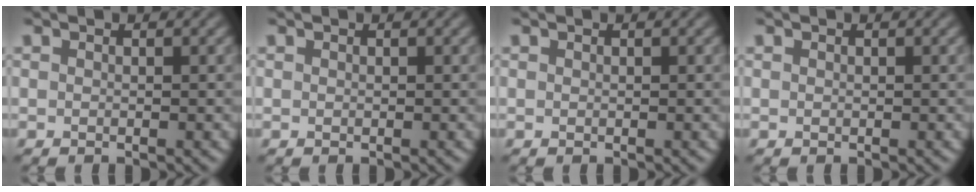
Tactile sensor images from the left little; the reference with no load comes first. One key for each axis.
{"total": 0.0}
{"total": 0.0}
{"total": 0.0}